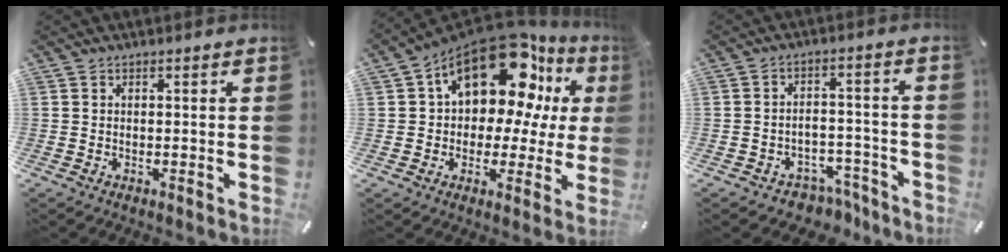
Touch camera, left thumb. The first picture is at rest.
{"total": 20.6, "force": [10.4, 11.3, 13.8], "torque": [-0.236, -0.070, 0.173]}
{"total": 5.2, "force": [-3.3, 3.9, 1.2], "torque": [-0.016, 0.025, -0.058]}